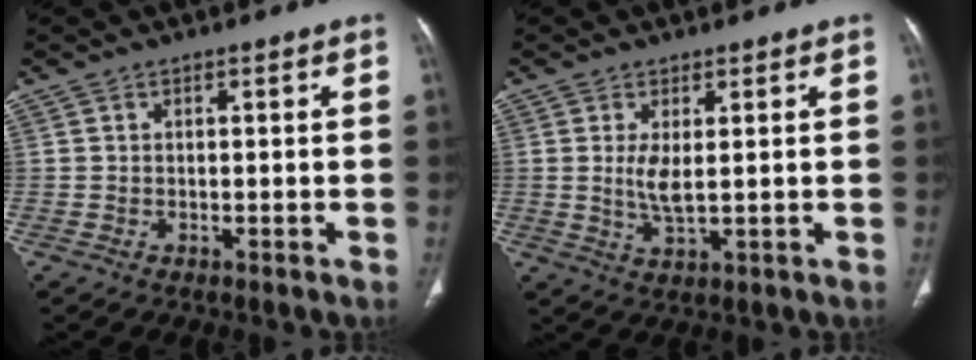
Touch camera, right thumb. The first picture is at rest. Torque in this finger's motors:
{"motor_torque": [-0.39, -0.02, 0.60, 0.18, 0.02]}